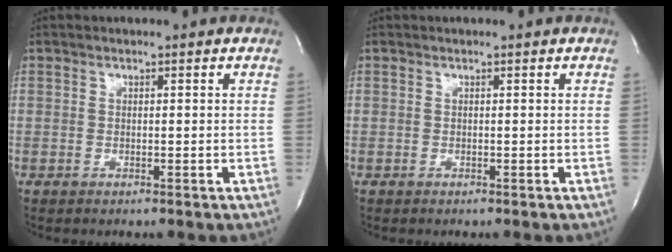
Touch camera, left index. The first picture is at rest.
{"total": 0.0}